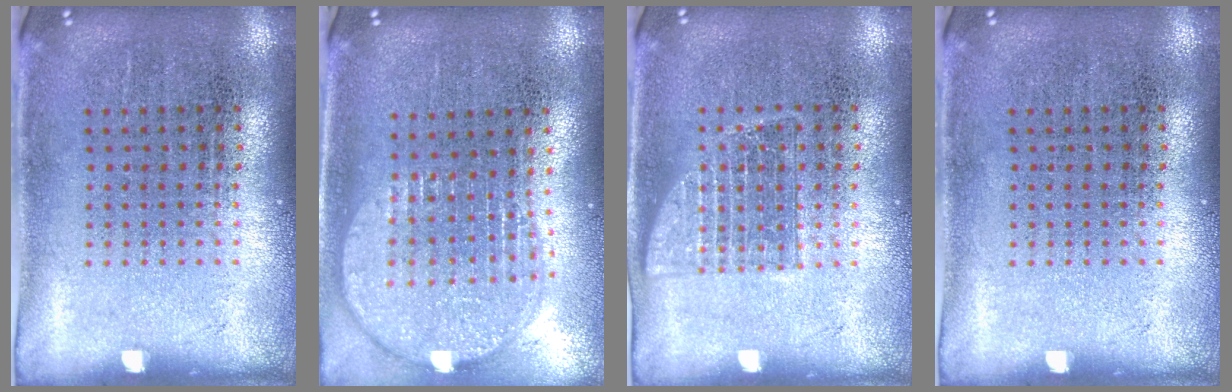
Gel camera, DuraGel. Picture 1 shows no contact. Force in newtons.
{"total": 1.9, "press": 1.6, "slide": 1.1}
{"total": 1.0, "press": 1.0, "slide": 0.2}
{"total": 0.0}